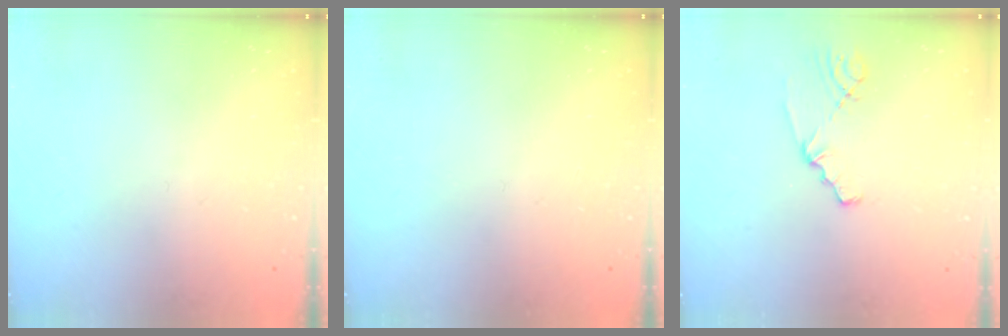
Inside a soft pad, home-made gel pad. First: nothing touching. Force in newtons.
{"total": 0.0}
{"total": 1.1, "press": 1.1, "slide": 0.2}